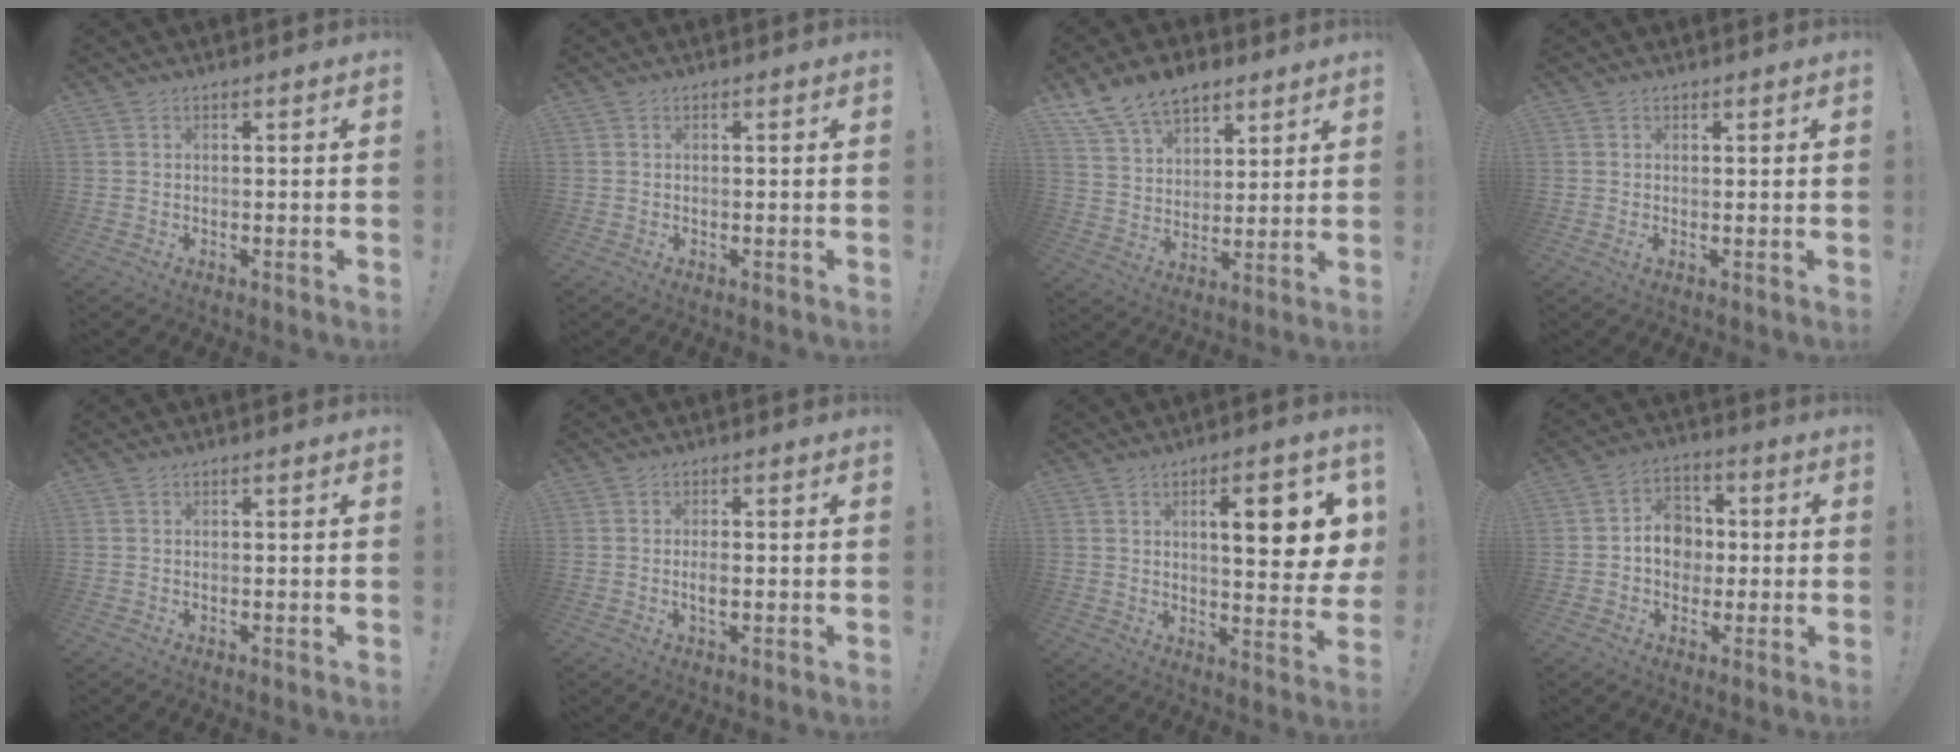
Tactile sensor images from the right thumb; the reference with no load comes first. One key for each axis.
{"total": 0.0}
{"total": 13.2, "fx": 9.5, "fy": 7.8, "fz": 4.8, "tx": -0.092, "ty": -0.056, "tz": 0.184}
{"total": 0.9, "fx": 0.4, "fy": 0.2, "fz": 0.8, "tx": -0.007, "ty": -0.004, "tz": 0.004}
{"total": 0.0}
{"total": 2.6, "fx": -0.7, "fy": 0.9, "fz": 2.3, "tx": -0.047, "ty": 0.000, "tz": -0.016}
{"total": 12.1, "fx": 3.4, "fy": 3.2, "fz": 11.1, "tx": -0.149, "ty": -0.011, "tz": 0.044}
{"total": 9.5, "fx": -0.4, "fy": 8.2, "fz": 4.7, "tx": -0.065, "ty": 0.011, "tz": -0.004}